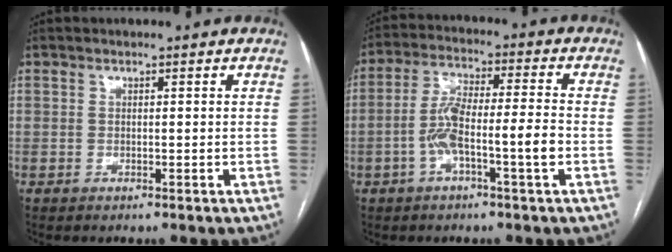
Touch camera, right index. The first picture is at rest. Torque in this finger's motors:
{"motor_torque": [1.49, -0.37, 0.71, 0.19]}